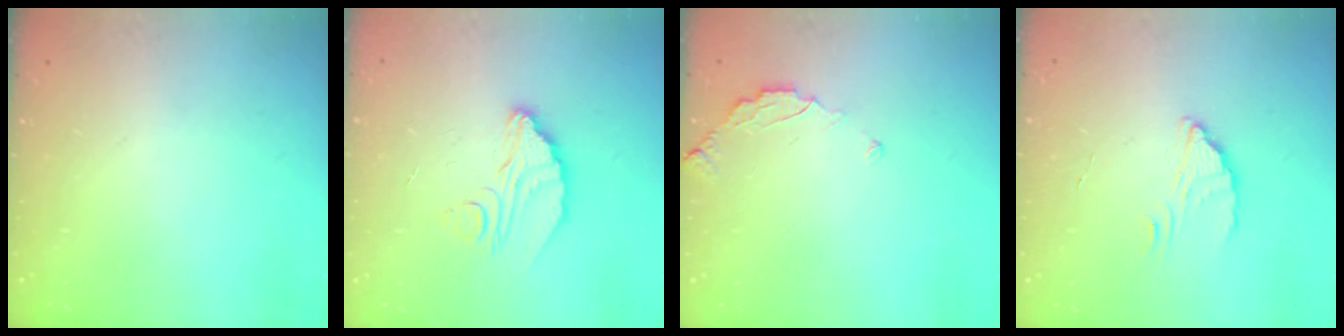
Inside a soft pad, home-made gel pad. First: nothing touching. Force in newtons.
{"total": 10.4, "press": 10.4, "slide": 0.8}
{"total": 2.9, "press": 2.9, "slide": 0.3}
{"total": 2.4, "press": 2.4, "slide": 0.1}